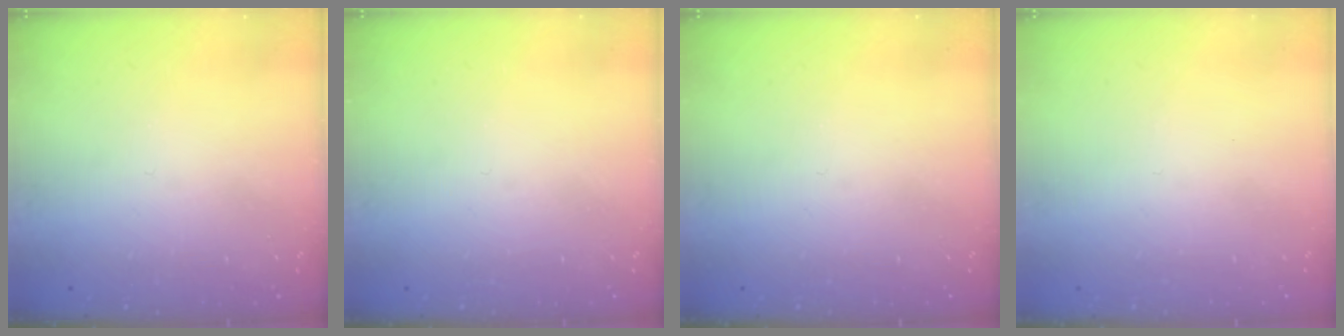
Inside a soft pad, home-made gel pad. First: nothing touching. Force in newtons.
{"total": 0.0}
{"total": 0.0}
{"total": 1.6, "press": 1.5, "slide": 0.1}